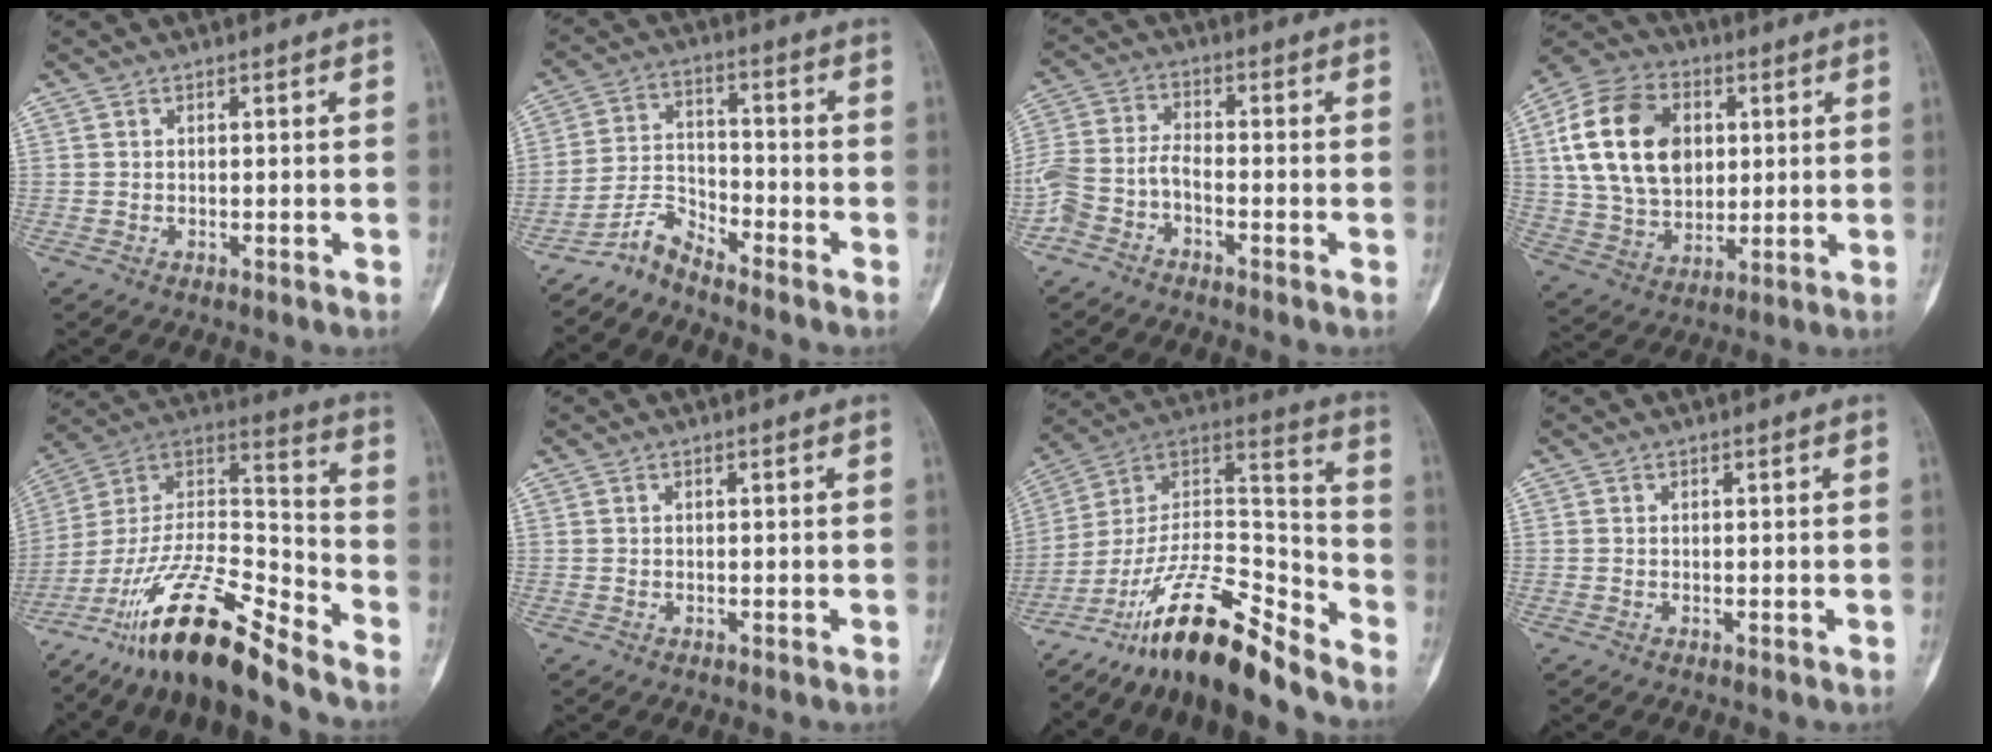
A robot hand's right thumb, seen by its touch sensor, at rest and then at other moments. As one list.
[{"total": 5.6, "force": [-5.4, 1.1, 1.4], "torque": [-0.022, 0.052, -0.110]}, {"total": 6.9, "force": [-4.0, 3.5, 4.5], "torque": [-0.106, 0.028, -0.087]}, {"total": 19.7, "force": [4.3, 13.9, 13.2], "torque": [-0.223, 0.002, 0.080]}, {"total": 21.0, "force": [-16.2, 4.4, 12.7], "torque": [-0.238, 0.089, -0.296]}, {"total": 0.0}, {"total": 19.7, "force": [-16.0, 4.5, 10.6], "torque": [-0.163, 0.123, -0.285]}, {"total": 0.0}]